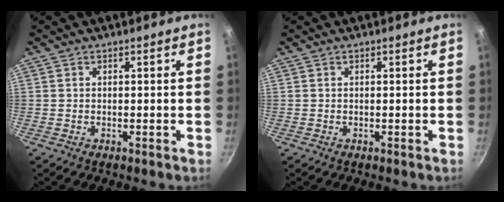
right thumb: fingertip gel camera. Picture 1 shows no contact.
{"total": 0.0}